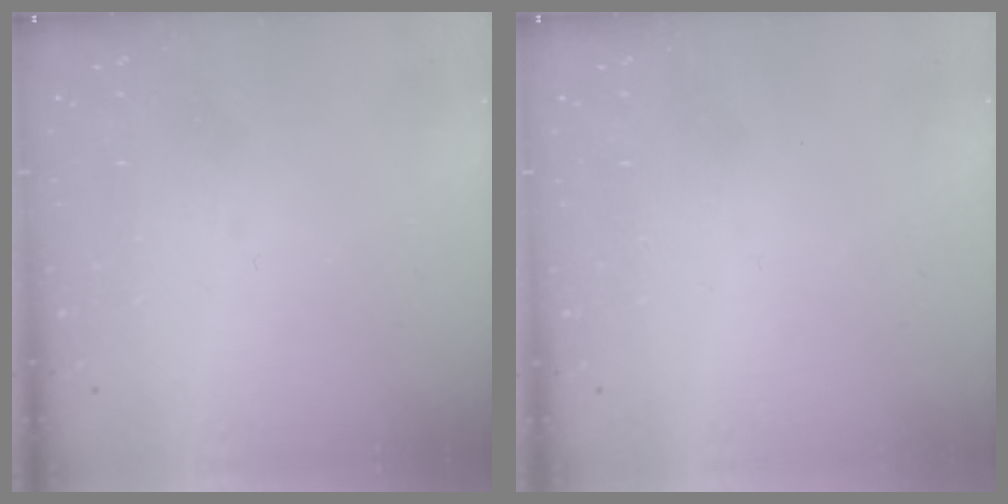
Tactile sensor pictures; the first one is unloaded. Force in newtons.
{"total": 1.6, "press": 1.6, "slide": 0.1}